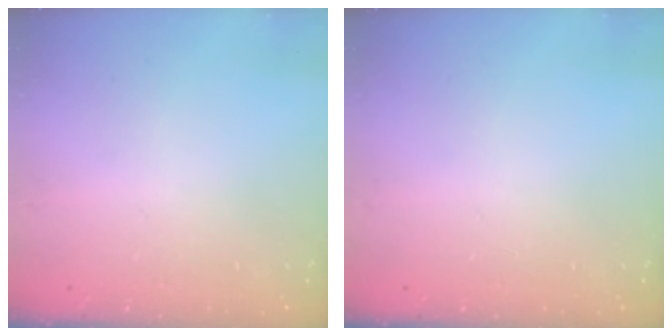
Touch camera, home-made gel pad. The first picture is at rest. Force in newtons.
{"total": 0.0}